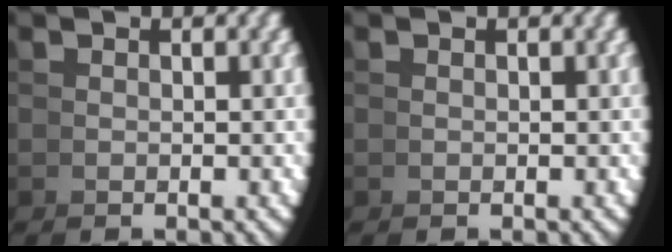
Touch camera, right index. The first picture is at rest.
{"total": 0.0}